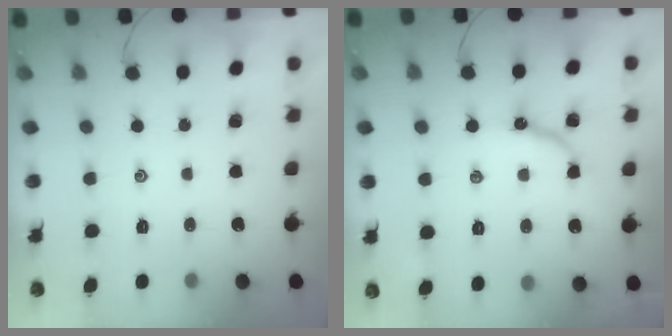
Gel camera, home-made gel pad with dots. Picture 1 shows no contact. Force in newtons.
{"total": 8.0, "press": 8.0, "slide": 0.6}